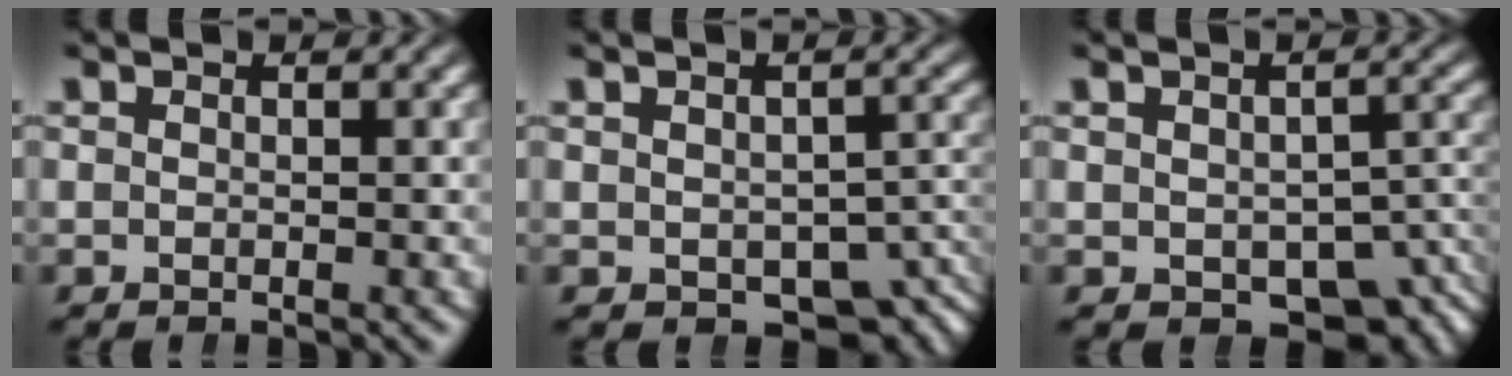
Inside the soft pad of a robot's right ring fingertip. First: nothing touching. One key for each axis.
{"total": 5.7, "fx": -3.4, "fy": 3.6, "fz": 2.9, "tx": -0.020, "ty": -0.020, "tz": -0.040}
{"total": 6.9, "fx": -3.7, "fy": 4.5, "fz": 3.6, "tx": -0.031, "ty": -0.024, "tz": -0.041}